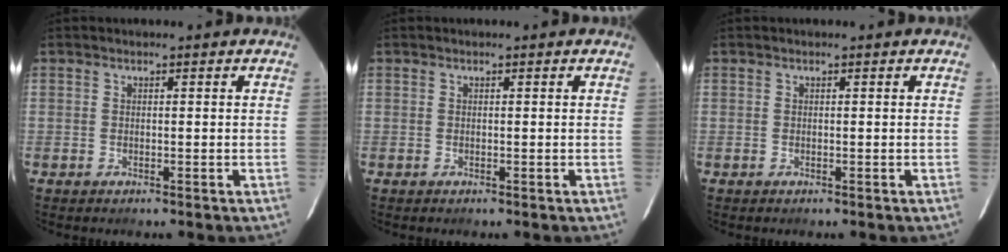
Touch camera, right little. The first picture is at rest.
{"total": 0.0}
{"total": 0.0}